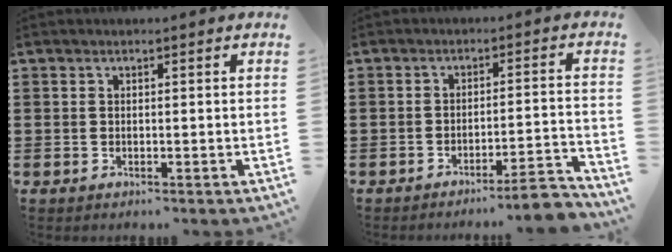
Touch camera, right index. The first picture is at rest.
{"total": 5.0, "force": [-4.4, -0.1, 2.5], "torque": [-0.041, -0.012, -0.083]}